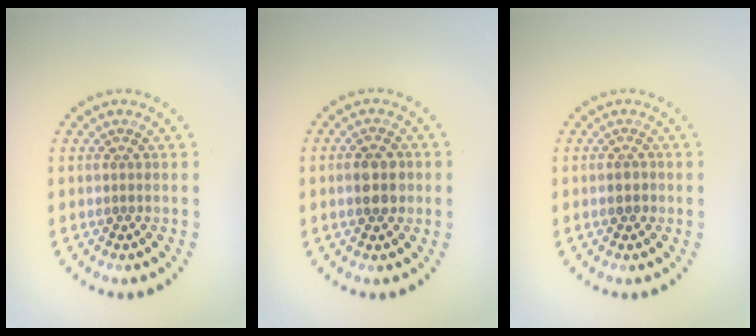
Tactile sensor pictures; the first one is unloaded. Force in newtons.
{"total": 2.6, "press": 2.6, "slide": 0.0}
{"total": 1.2, "press": 1.2, "slide": 0.3}